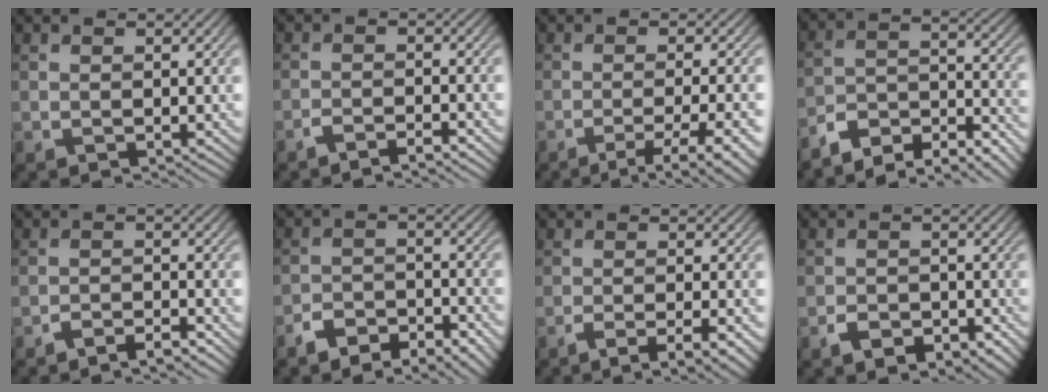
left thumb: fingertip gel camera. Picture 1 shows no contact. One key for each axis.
{"total": 2.8, "fx": -2.4, "fy": 0.3, "fz": 1.4, "tx": -0.021, "ty": 0.003, "tz": -0.051}
{"total": 7.8, "fx": -4.3, "fy": 1.5, "fz": 6.4, "tx": -0.093, "ty": 0.002, "tz": -0.054}
{"total": 9.6, "fx": -8.4, "fy": 2.4, "fz": 4.1, "tx": -0.071, "ty": 0.007, "tz": -0.153}
{"total": 2.7, "fx": -2.4, "fy": 0.4, "fz": 1.2, "tx": -0.019, "ty": 0.004, "tz": -0.047}
{"total": 7.1, "fx": -5.5, "fy": 2.7, "fz": 3.7, "tx": -0.059, "ty": -0.004, "tz": -0.099}
{"total": 5.7, "fx": -3.4, "fy": 1.1, "fz": 4.5, "tx": -0.063, "ty": 0.006, "tz": -0.059}
{"total": 4.4, "fx": -2.8, "fy": 2.5, "fz": 2.4, "tx": -0.040, "ty": -0.005, "tz": -0.049}